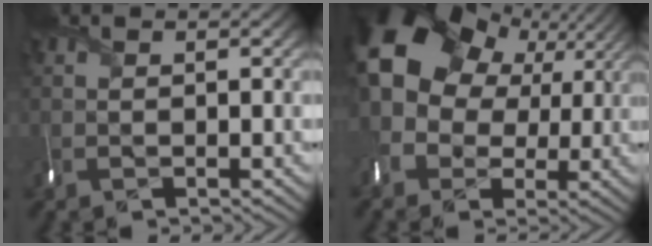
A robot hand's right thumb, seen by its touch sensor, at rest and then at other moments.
{"total": 15.4, "force": [4.1, 12.4, 8.2], "torque": [-0.203, 0.022, 0.061]}